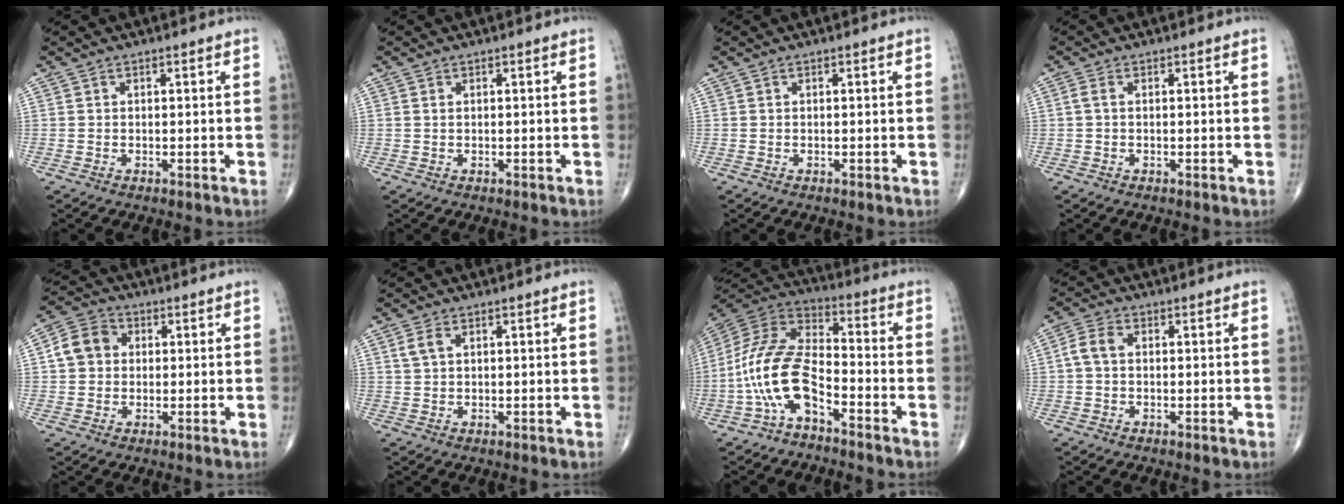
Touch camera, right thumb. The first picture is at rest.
{"total": 0.0}
{"total": 0.0}
{"total": 1.2, "force": [0.1, 0.6, 1.1], "torque": [-0.025, 0.001, -0.001]}
{"total": 6.9, "force": [0.9, 5.8, 3.5], "torque": [-0.055, 0.014, 0.006]}
{"total": 2.4, "force": [1.0, 1.4, 1.8], "torque": [-0.041, 0.008, 0.022]}
{"total": 13.8, "force": [-5.8, 6.6, 10.7], "torque": [-0.215, 0.066, -0.119]}
{"total": 3.8, "force": [0.2, 2.5, 2.9], "torque": [-0.059, 0.011, -0.003]}